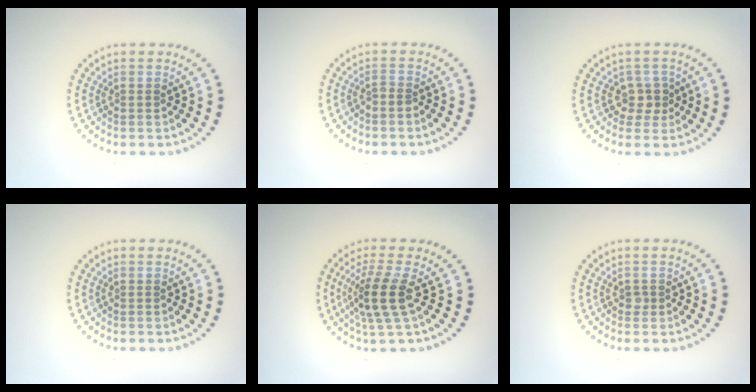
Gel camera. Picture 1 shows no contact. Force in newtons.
{"total": 0.7, "press": 0.3, "slide": 0.6}
{"total": 1.9, "press": 1.5, "slide": 1.2}
{"total": 0.0}
{"total": 4.0, "press": 3.1, "slide": 2.5}
{"total": 0.7, "press": 0.5, "slide": 0.5}